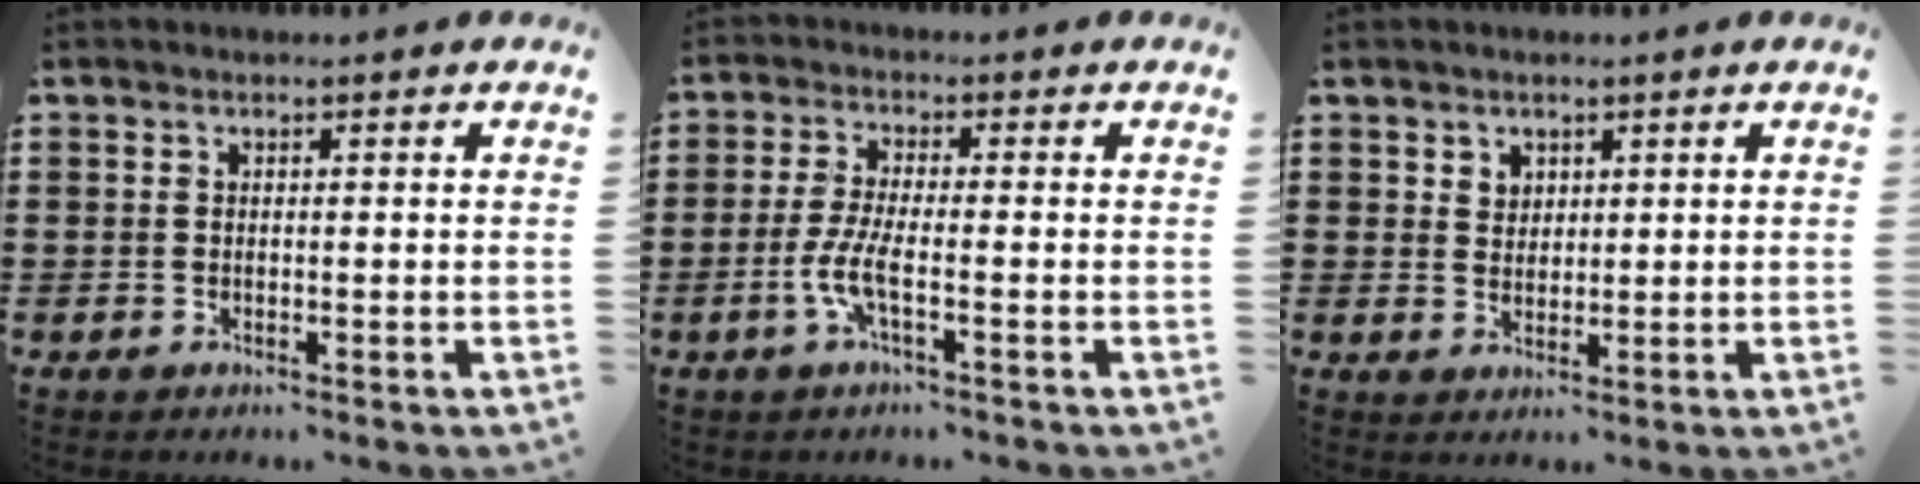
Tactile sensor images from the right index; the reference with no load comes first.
{"total": 5.2, "force": [-1.9, 0.8, 4.8], "torque": [-0.109, -0.013, -0.043]}
{"total": 2.4, "force": [1.5, 1.8, 0.3], "torque": [-0.004, 0.004, 0.028]}